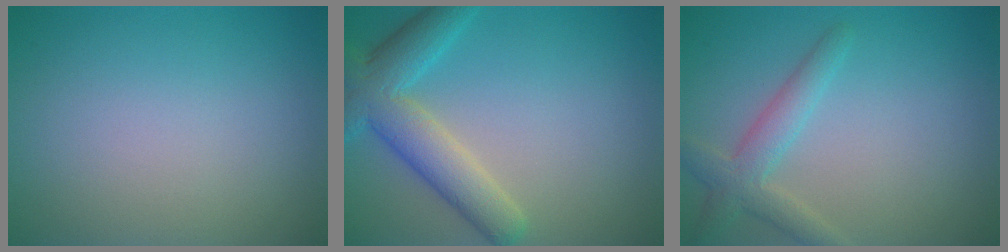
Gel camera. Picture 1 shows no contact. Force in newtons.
{"total": 5.8, "press": 5.8, "slide": 0.3}
{"total": 3.0, "press": 3.0, "slide": 0.1}